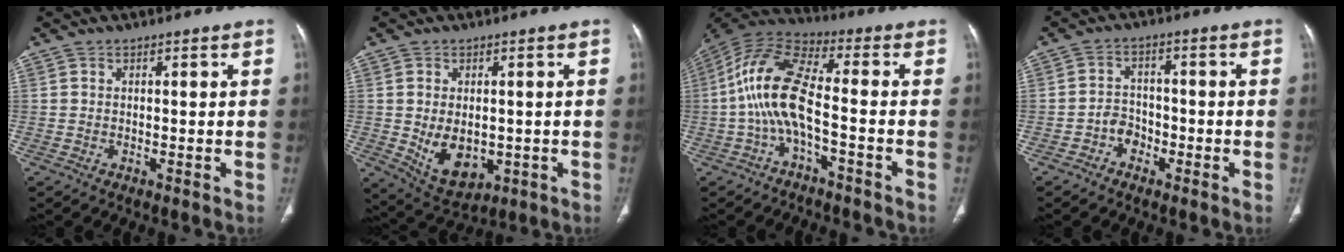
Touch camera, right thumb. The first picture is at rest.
{"total": 8.7, "force": [-1.2, 5.8, 6.4], "torque": [-0.081, -0.009, 0.004]}
{"total": 12.2, "force": [-2.7, 4.1, 11.1], "torque": [-0.239, 0.054, -0.061]}
{"total": 3.7, "force": [-2.0, 2.9, 1.1], "torque": [0.004, 0.021, -0.044]}